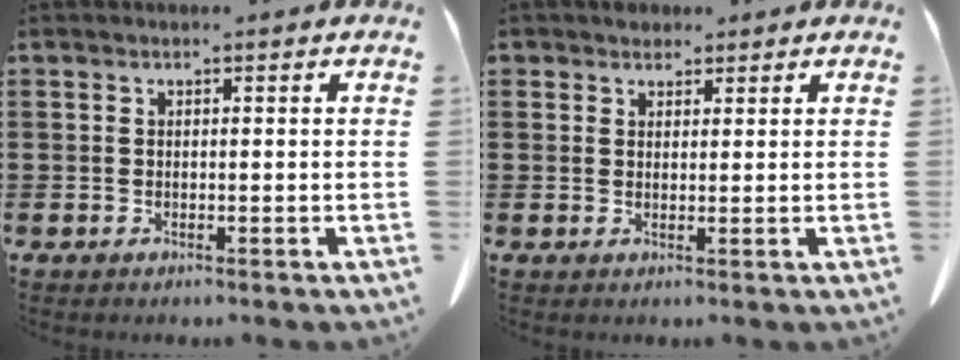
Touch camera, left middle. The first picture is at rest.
{"total": 1.9, "force": [1.7, 0.9, 0.2], "torque": [0.000, 0.002, 0.032]}